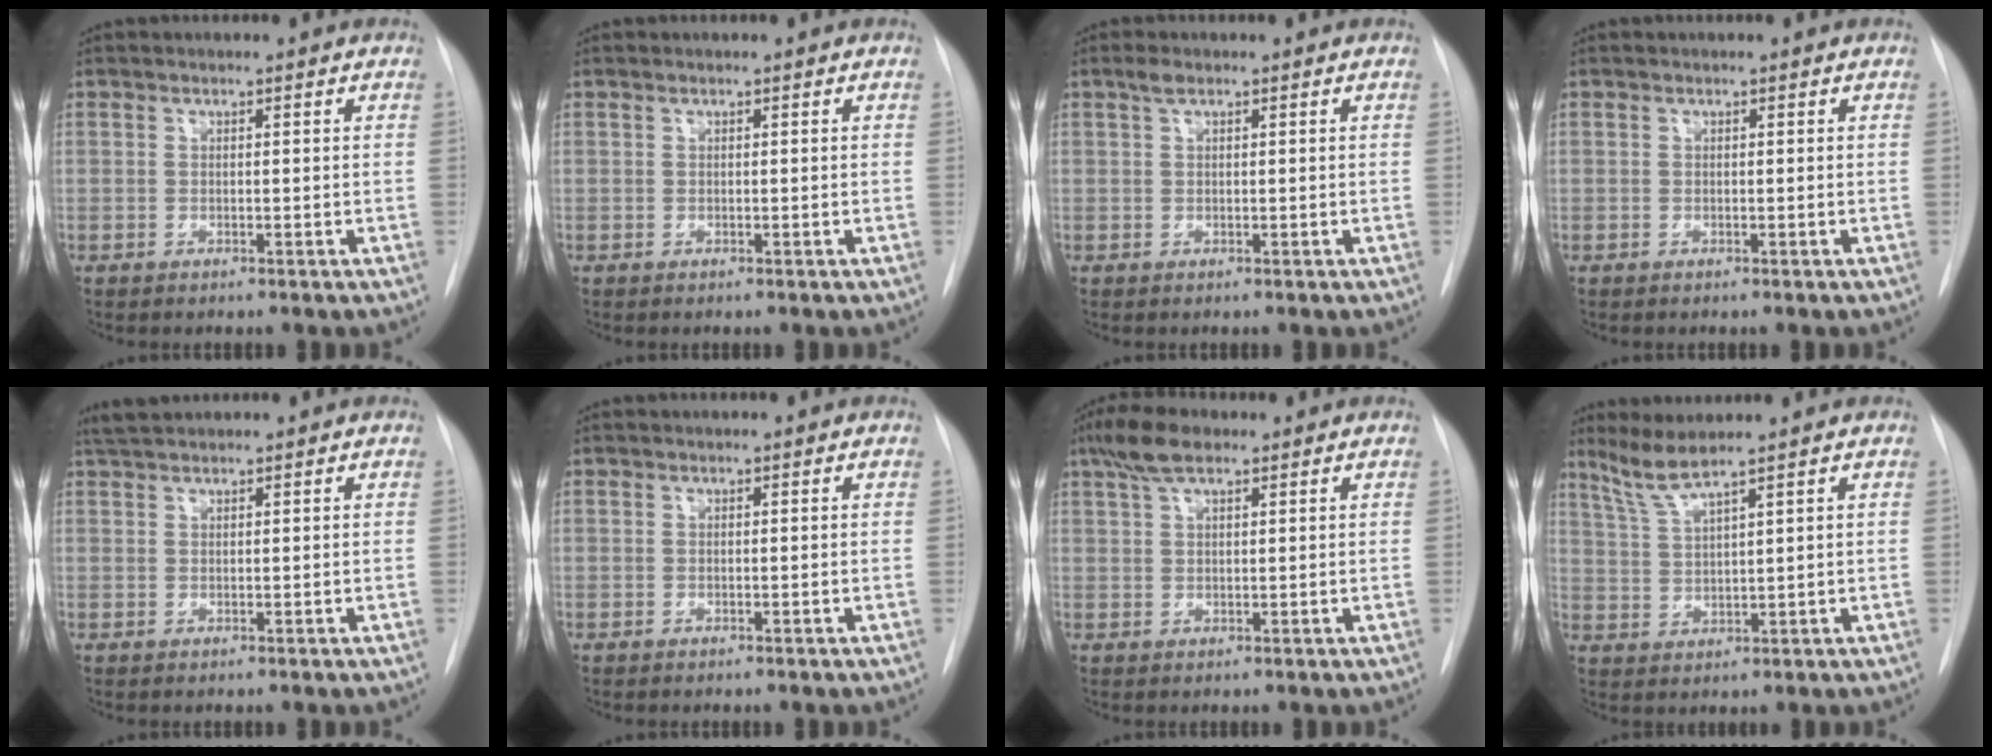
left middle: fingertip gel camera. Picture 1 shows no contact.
{"total": 0.0}
{"total": 1.3, "force": [0.8, 0.4, 0.8], "torque": [-0.017, 0.011, 0.016]}
{"total": 0.0}
{"total": 2.8, "force": [2.6, 0.4, 0.9], "torque": [-0.020, 0.017, 0.049]}
{"total": 0.0}
{"total": 5.4, "force": [3.7, 1.7, 3.6], "torque": [-0.078, 0.018, 0.069]}
{"total": 4.8, "force": [3.9, -0.8, 2.6], "torque": [-0.060, -0.003, 0.086]}